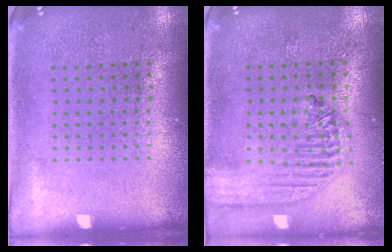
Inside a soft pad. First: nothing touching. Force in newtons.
{"total": 2.0, "press": 1.8, "slide": 0.9}